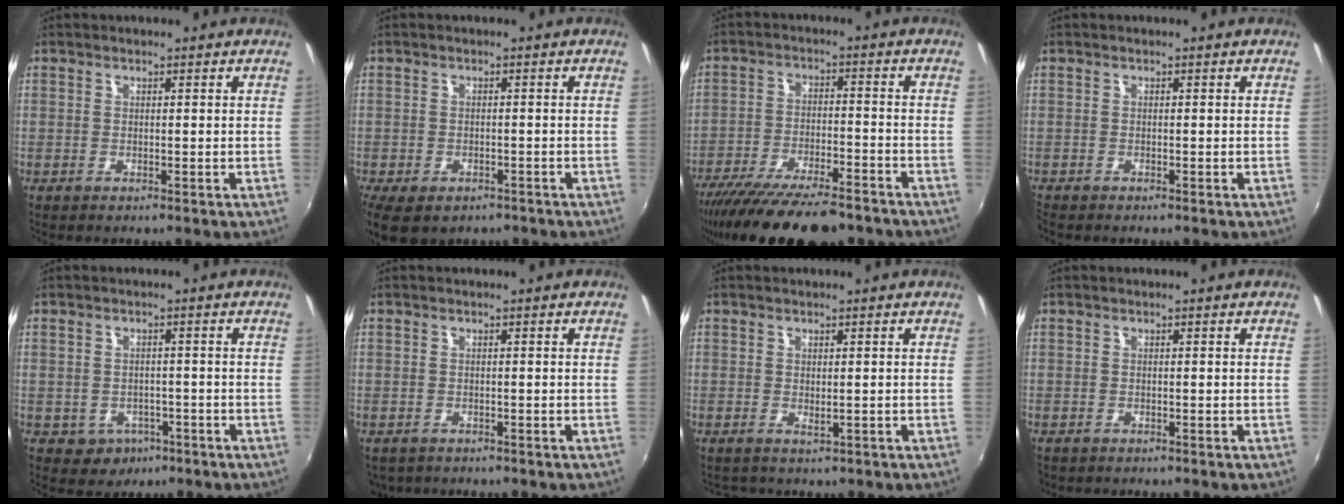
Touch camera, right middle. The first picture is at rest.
{"total": 8.5, "force": [-5.4, 4.5, 4.7], "torque": [-0.113, -0.035, -0.081]}
{"total": 18.8, "force": [-15.4, 4.3, 9.9], "torque": [-0.193, -0.043, -0.241]}
{"total": 0.6, "force": [-0.6, 0.1, 0.2], "torque": [-0.003, -0.003, -0.013]}
{"total": 4.5, "force": [-2.0, 3.9, 1.2], "torque": [-0.036, 0.002, -0.019]}
{"total": 3.3, "force": [-2.3, 2.1, 1.3], "torque": [-0.031, -0.014, -0.029]}
{"total": 2.4, "force": [0.5, 1.2, 2.0], "torque": [-0.030, -0.008, 0.012]}
{"total": 0.9, "force": [-0.6, 0.6, 0.2], "torque": [-0.008, -0.002, -0.010]}